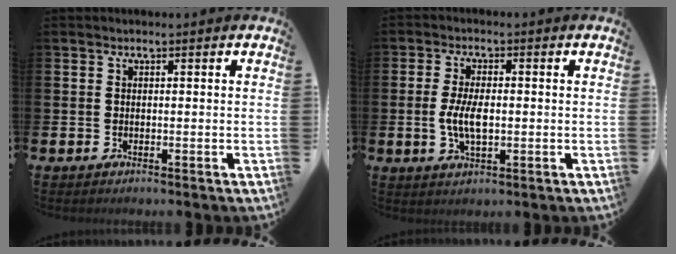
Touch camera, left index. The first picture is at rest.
{"total": 4.9, "force": [-0.2, 2.2, 4.4], "torque": [-0.091, -0.002, -0.011]}